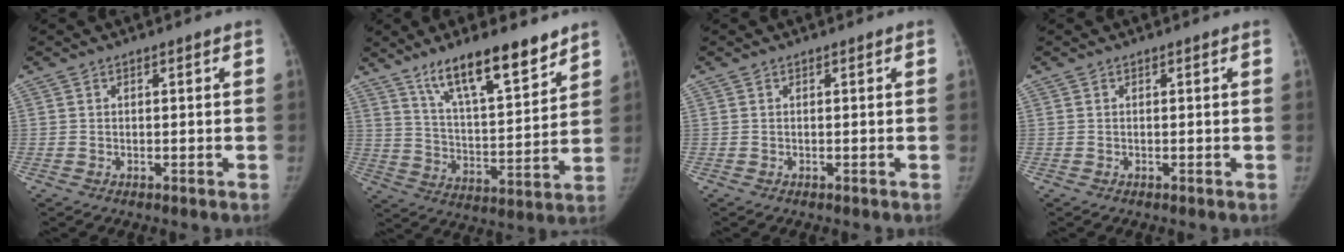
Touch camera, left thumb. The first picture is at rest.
{"total": 16.4, "force": [11.6, 4.4, 10.7], "torque": [-0.150, -0.067, 0.203]}
{"total": 0.0}
{"total": 0.0}